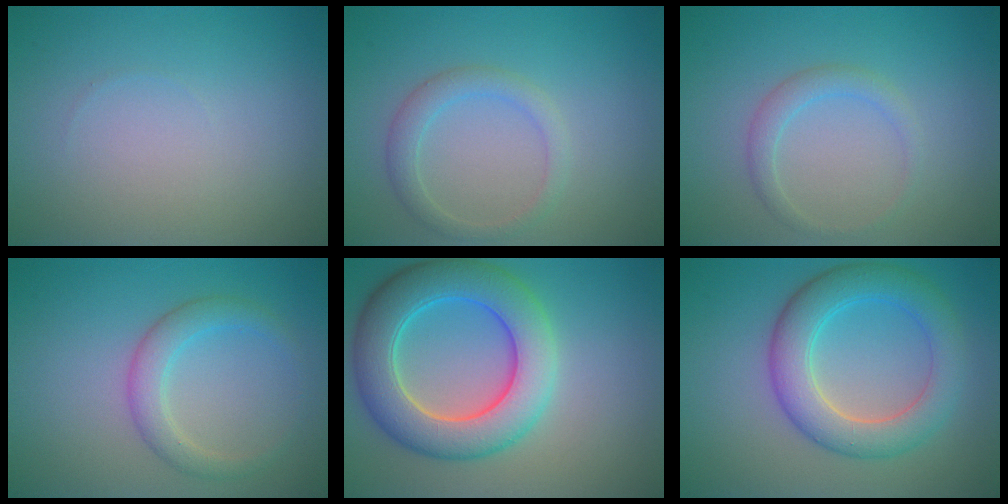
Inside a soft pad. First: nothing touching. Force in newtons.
{"total": 2.2, "press": 2.1, "slide": 0.1}
{"total": 1.7, "press": 1.7, "slide": 0.2}
{"total": 2.8, "press": 2.8, "slide": 0.1}
{"total": 8.4, "press": 8.4, "slide": 0.3}
{"total": 5.9, "press": 5.9, "slide": 0.1}